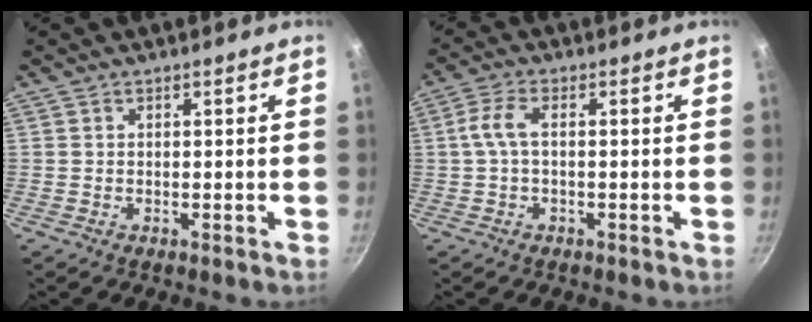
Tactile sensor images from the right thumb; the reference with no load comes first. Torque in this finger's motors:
{"motor_torque": [0.20, 0.18, 0.41, 0.77, 0.01]}